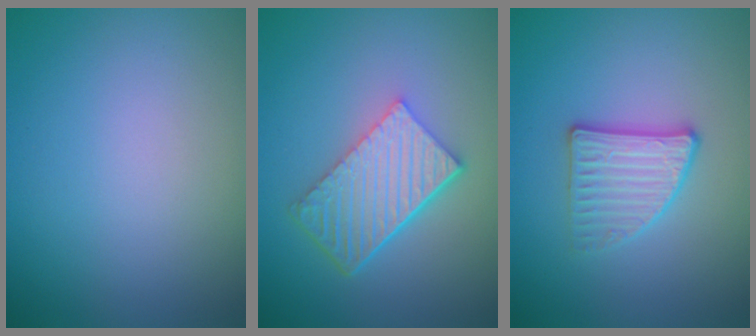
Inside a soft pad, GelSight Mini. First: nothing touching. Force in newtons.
{"total": 6.2, "press": 4.2, "slide": 4.5}
{"total": 2.8, "press": 2.7, "slide": 0.7}